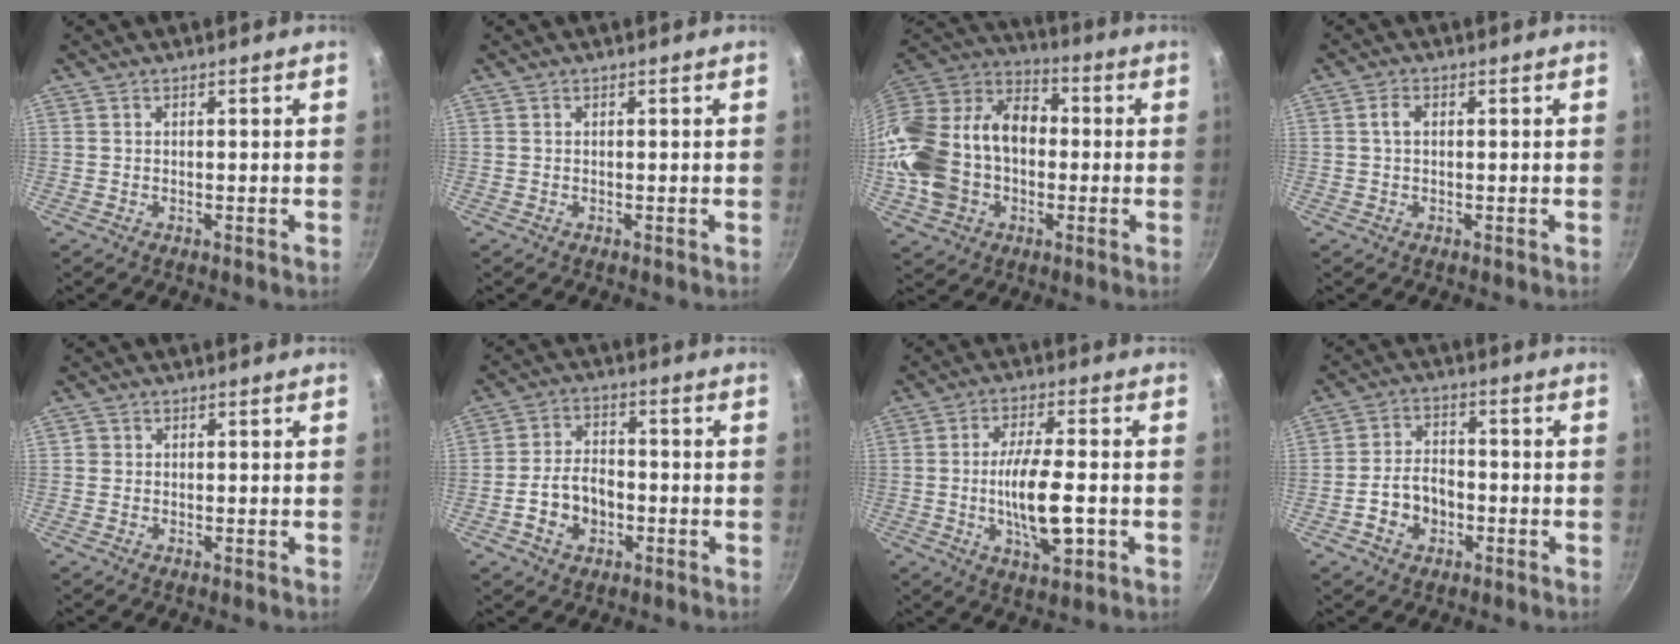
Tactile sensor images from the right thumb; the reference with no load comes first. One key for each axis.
{"total": 0.0}
{"total": 24.7, "fx": -2.4, "fy": 18.2, "fz": 16.5, "tx": -0.324, "ty": 0.060, "tz": -0.047}
{"total": 1.8, "fx": 0.2, "fy": 1.1, "fz": 1.4, "tx": -0.024, "ty": 0.005, "tz": 0.004}
{"total": 1.0, "fx": 0.0, "fy": 1.0, "fz": 0.2, "tx": 0.001, "ty": 0.003, "tz": -0.003}
{"total": 8.2, "fx": -2.4, "fy": 5.8, "fz": 5.3, "tx": -0.080, "ty": 0.024, "tz": -0.048}
{"total": 11.7, "fx": -2.0, "fy": 3.9, "fz": 10.9, "tx": -0.190, "ty": 0.007, "tz": -0.034}
{"total": 7.5, "fx": -2.4, "fy": 5.4, "fz": 4.6, "tx": -0.065, "ty": 0.025, "tz": -0.048}